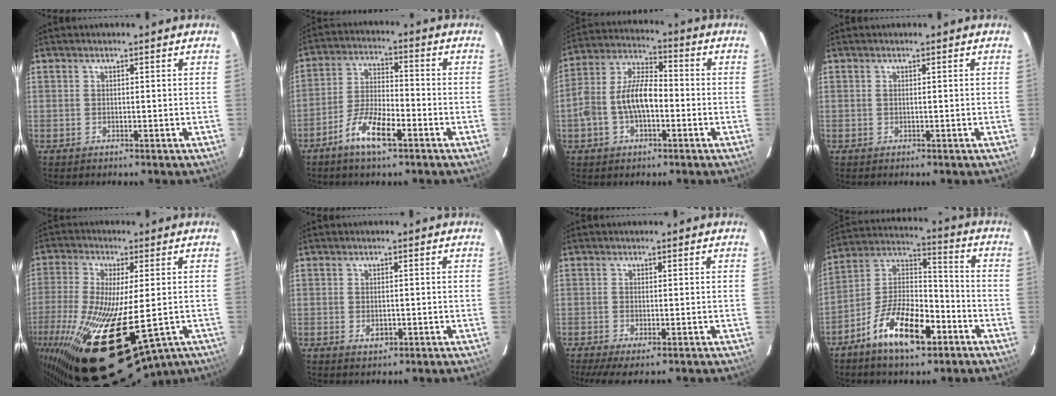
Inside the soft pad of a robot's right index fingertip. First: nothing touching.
{"total": 9.1, "force": [-5.5, 2.6, 6.8], "torque": [-0.145, -0.001, -0.104]}
{"total": 10.5, "force": [-2.5, 5.6, 8.6], "torque": [-0.180, 0.020, -0.046]}
{"total": 0.0}
{"total": 29.1, "force": [-12.0, 11.3, 24.0], "torque": [-0.483, -0.094, -0.179]}
{"total": 2.2, "force": [-0.6, 1.5, 1.5], "torque": [-0.027, -0.004, -0.008]}
{"total": 4.5, "force": [-2.9, 0.7, 3.4], "torque": [-0.076, -0.018, -0.048]}
{"total": 15.4, "force": [-8.4, 6.3, 11.3], "torque": [-0.214, 0.011, -0.146]}